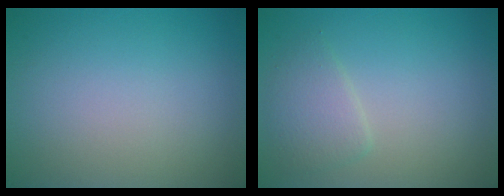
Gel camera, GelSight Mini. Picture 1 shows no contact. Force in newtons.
{"total": 2.3, "press": 2.3, "slide": 0.1}